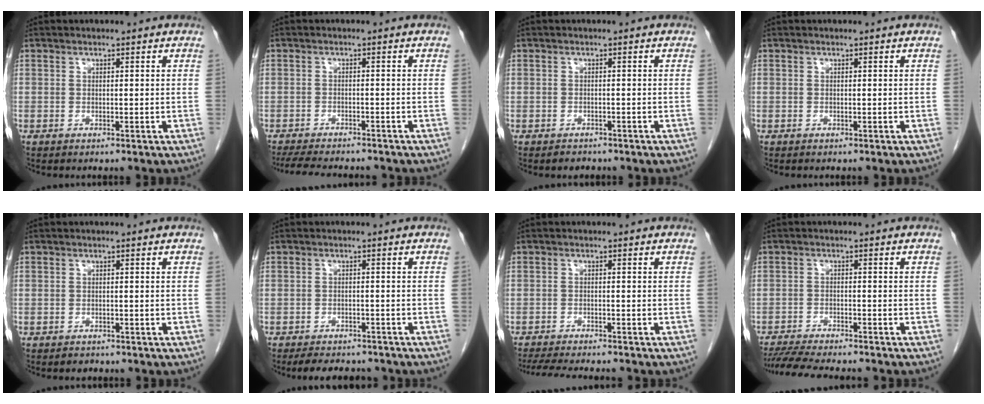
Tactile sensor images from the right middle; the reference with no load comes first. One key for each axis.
{"total": 9.9, "fx": -8.9, "fy": 1.8, "fz": 4.0, "tx": -0.061, "ty": -0.013, "tz": -0.127}
{"total": 1.5, "fx": -1.3, "fy": 0.8, "fz": 0.2, "tx": -0.008, "ty": 0.000, "tz": -0.018}
{"total": 0.0}
{"total": 1.1, "fx": -0.9, "fy": 0.6, "fz": 0.1, "tx": -0.005, "ty": 0.000, "tz": -0.013}
{"total": 7.2, "fx": -6.3, "fy": 2.6, "fz": 2.3, "tx": -0.031, "ty": -0.002, "tz": -0.084}
{"total": 9.1, "fx": -8.2, "fy": 0.9, "fz": 3.8, "tx": -0.056, "ty": -0.016, "tz": -0.123}
{"total": 9.9, "fx": -8.9, "fy": 0.7, "fz": 4.3, "tx": -0.065, "ty": -0.015, "tz": -0.138}